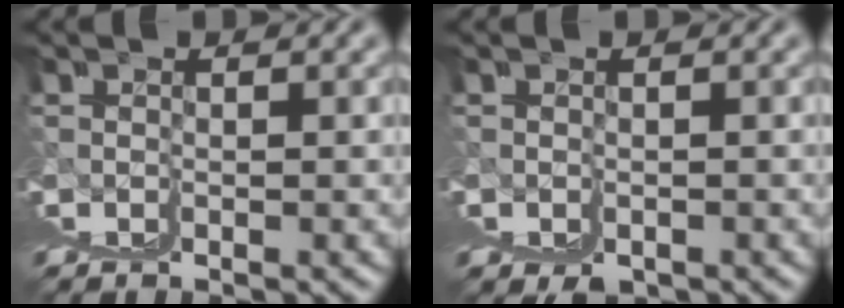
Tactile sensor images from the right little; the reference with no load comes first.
{"total": 1.1, "force": [-0.1, 0.9, 0.5], "torque": [0.000, -0.005, 0.001]}